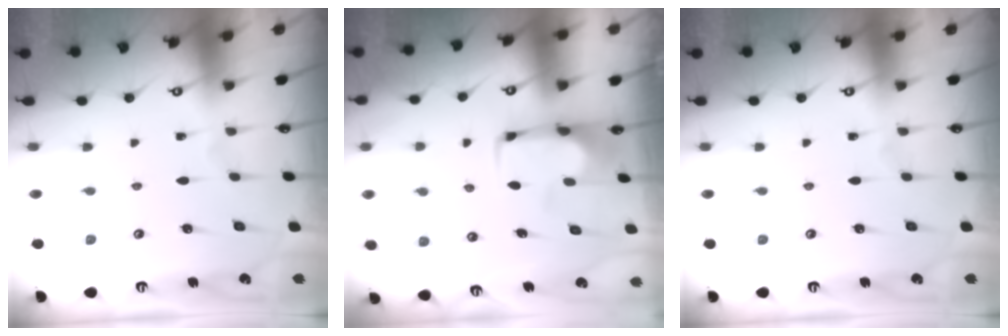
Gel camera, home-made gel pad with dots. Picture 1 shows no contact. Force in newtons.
{"total": 1.5, "press": 1.4, "slide": 0.6}
{"total": 0.0}